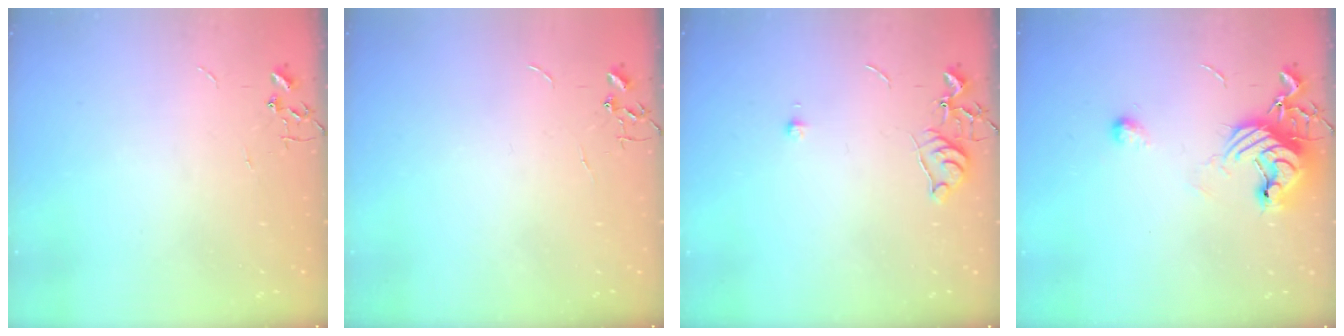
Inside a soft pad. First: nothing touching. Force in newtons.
{"total": 0.0}
{"total": 6.6, "press": 6.5, "slide": 0.8}
{"total": 12.5, "press": 12.4, "slide": 1.0}